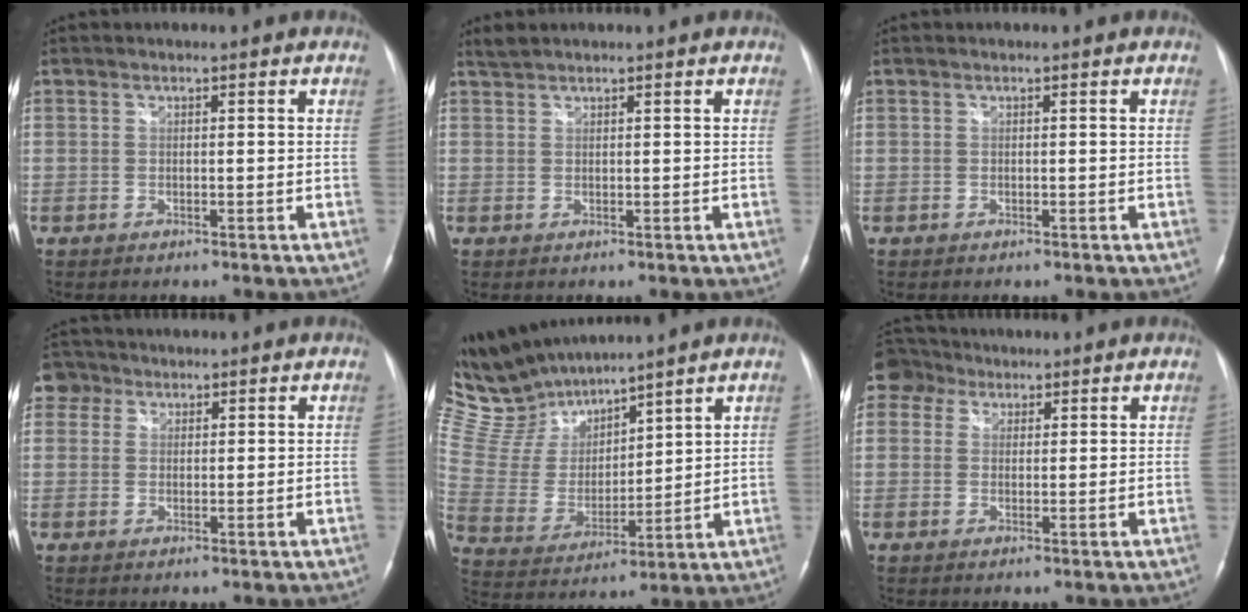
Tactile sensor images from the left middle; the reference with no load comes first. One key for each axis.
{"total": 1.3, "fx": 1.3, "fy": 0.1, "fz": 0.2, "tx": -0.010, "ty": 0.011, "tz": 0.031}
{"total": 0.0}
{"total": 3.2, "fx": 1.8, "fy": 2.7, "fz": 0.3, "tx": -0.004, "ty": 0.015, "tz": 0.028}
{"total": 13.4, "fx": 12.8, "fy": 2.7, "fz": 3.2, "tx": -0.088, "ty": 0.009, "tz": 0.269}
{"total": 4.2, "fx": 2.5, "fy": 3.3, "fz": 0.4, "tx": -0.015, "ty": 0.024, "tz": 0.046}